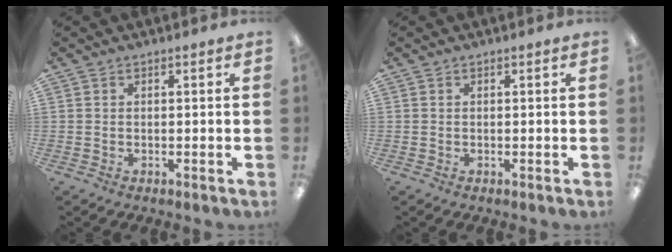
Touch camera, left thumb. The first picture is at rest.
{"total": 0.0}